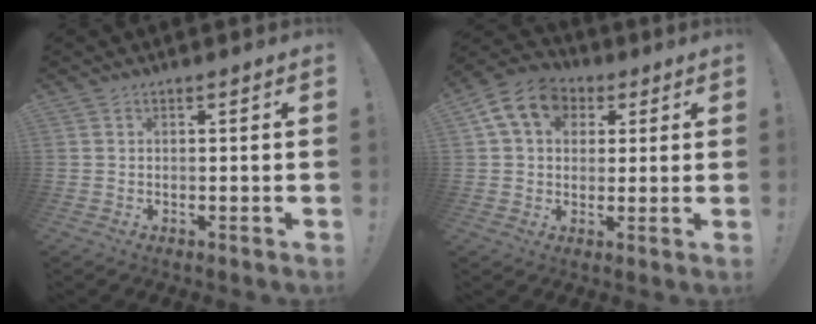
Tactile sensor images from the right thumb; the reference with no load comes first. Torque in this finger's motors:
{"motor_torque": [0.86, 1.37, 0.50, -0.35, 0.19]}